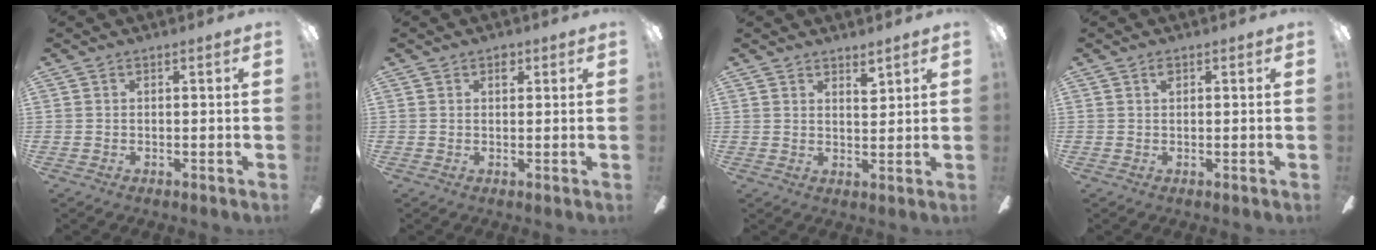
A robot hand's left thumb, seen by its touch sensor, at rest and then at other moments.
{"total": 2.0, "force": [1.2, 1.2, 0.9], "torque": [0.004, -0.008, 0.017]}
{"total": 3.9, "force": [3.4, 1.4, 1.2], "torque": [0.001, -0.025, 0.058]}
{"total": 1.0, "force": [0.7, 0.4, 0.6], "torque": [-0.006, -0.005, 0.012]}